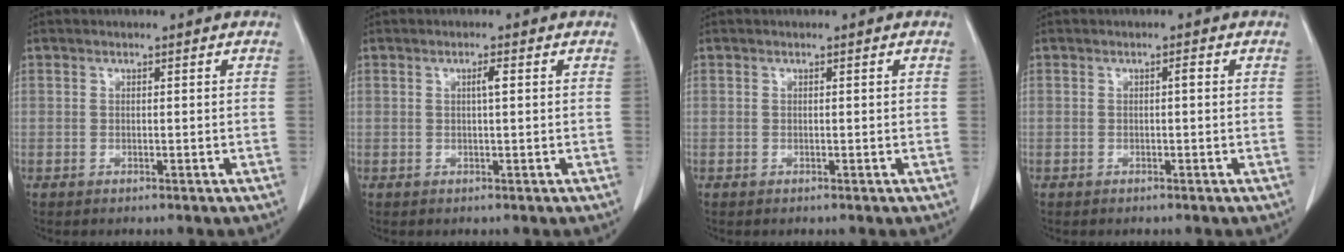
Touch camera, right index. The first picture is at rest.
{"total": 1.4, "force": [0.3, 0.0, 1.4], "torque": [-0.027, 0.002, 0.004]}
{"total": 0.0}
{"total": 0.7, "force": [0.0, 0.1, 0.7], "torque": [-0.009, 0.002, 0.000]}